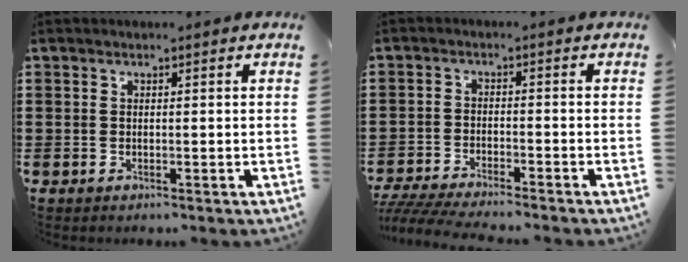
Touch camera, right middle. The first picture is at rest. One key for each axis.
{"total": 4.3, "fx": -4.2, "fy": 0.0, "fz": 1.1, "tx": -0.032, "ty": -0.009, "tz": -0.089}